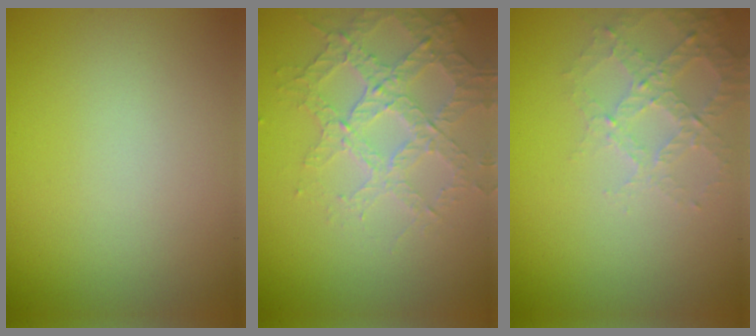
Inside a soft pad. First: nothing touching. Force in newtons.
{"total": 3.4, "press": 3.2, "slide": 1.2}
{"total": 2.8, "press": 2.7, "slide": 0.8}